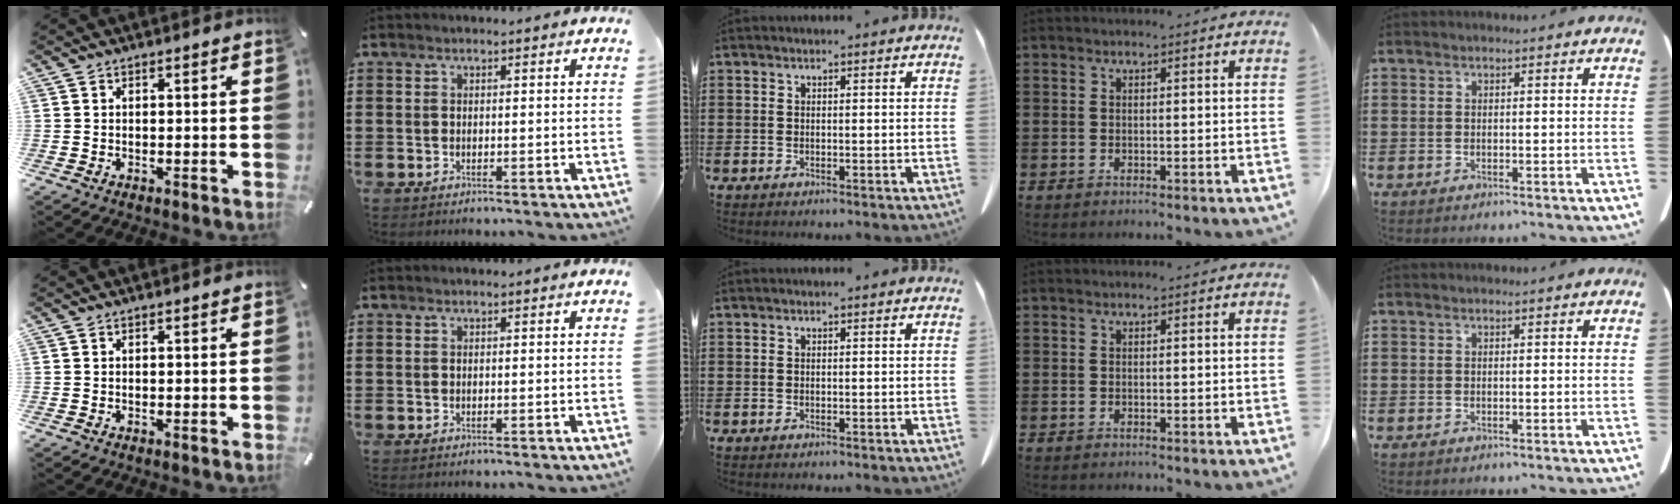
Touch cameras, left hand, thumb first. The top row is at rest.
{}